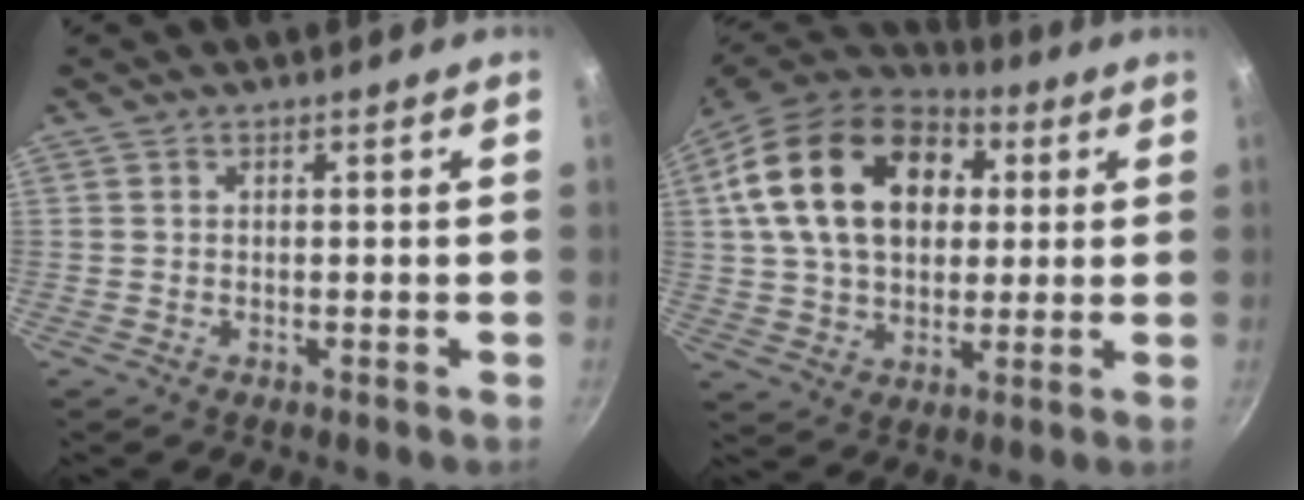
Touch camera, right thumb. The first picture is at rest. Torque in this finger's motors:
{"motor_torque": [-0.37, 3.84, 2.11, 0.50, 0.47]}